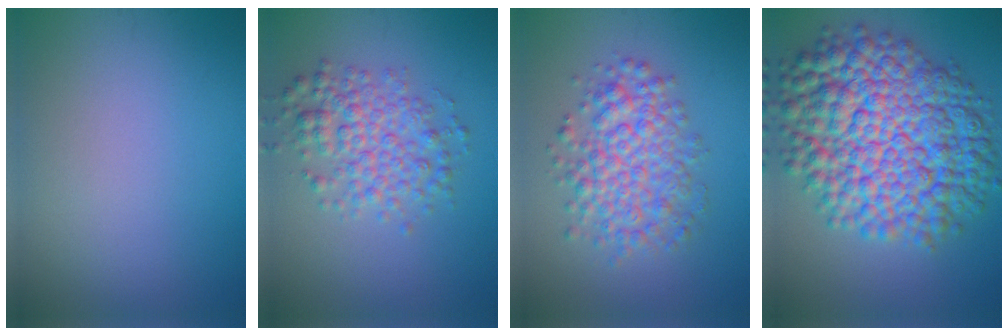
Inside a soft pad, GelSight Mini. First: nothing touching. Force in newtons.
{"total": 4.4, "press": 4.4, "slide": 0.1}
{"total": 5.2, "press": 5.2, "slide": 0.2}
{"total": 14.1, "press": 14.1, "slide": 0.3}